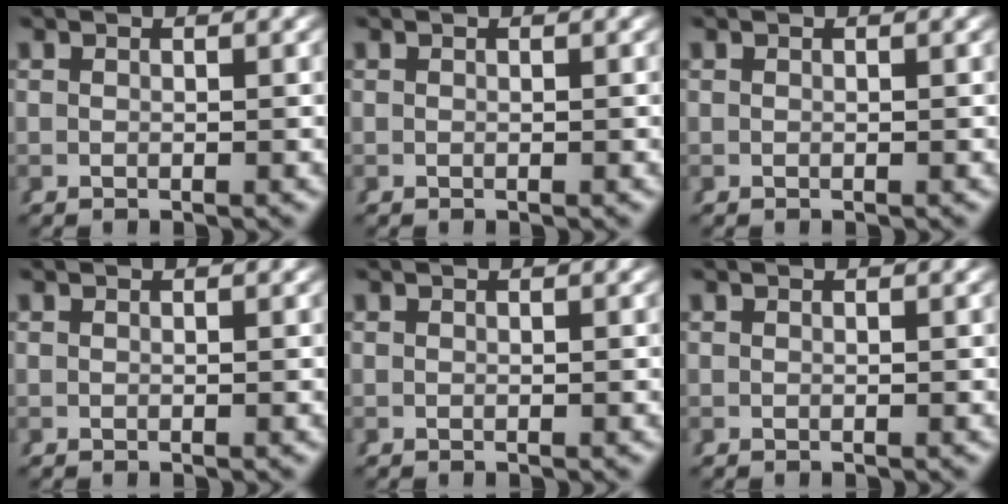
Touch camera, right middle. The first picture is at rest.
{"total": 0.0}
{"total": 0.0}
{"total": 0.0}
{"total": 0.0}
{"total": 0.0}